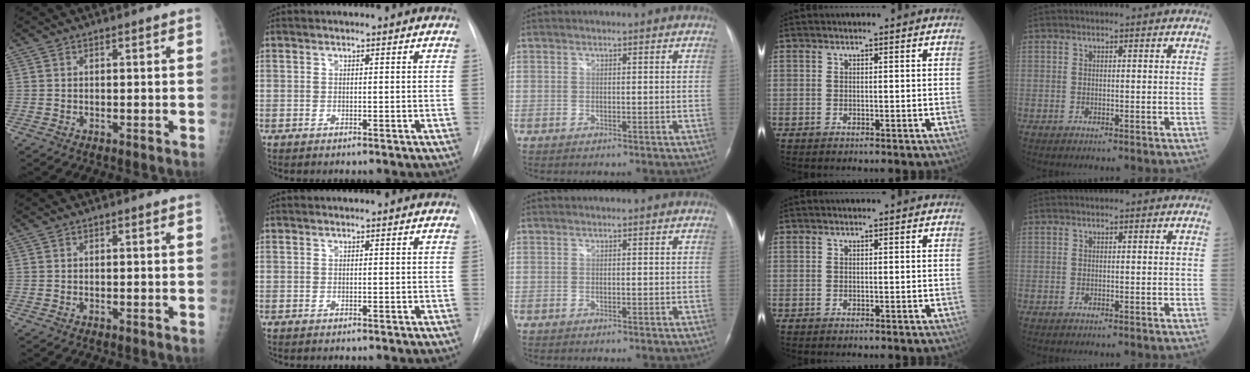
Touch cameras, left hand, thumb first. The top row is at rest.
{}